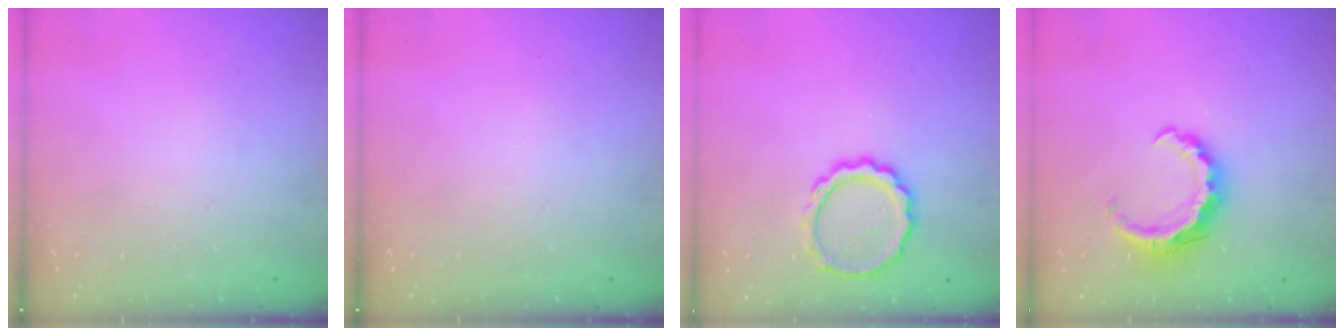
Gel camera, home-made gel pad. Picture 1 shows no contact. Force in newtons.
{"total": 0.0}
{"total": 9.7, "press": 9.6, "slide": 1.8}
{"total": 8.1, "press": 8.0, "slide": 0.7}